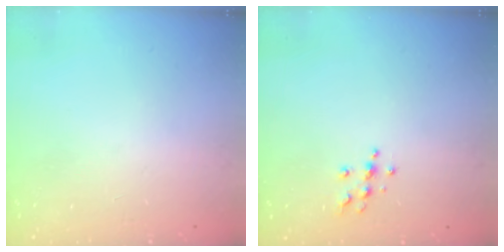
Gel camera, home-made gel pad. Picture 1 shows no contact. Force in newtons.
{"total": 5.6, "press": 5.5, "slide": 0.7}